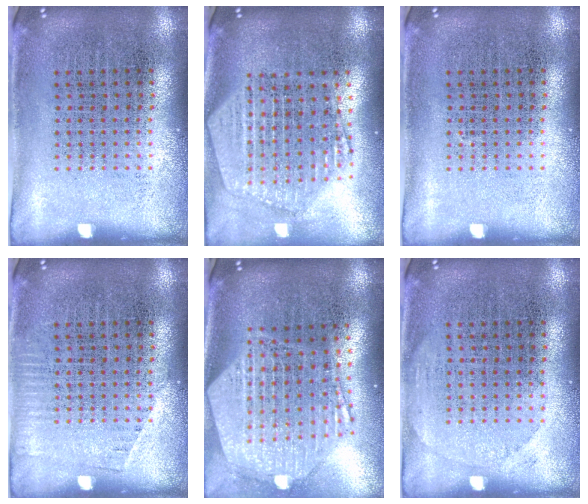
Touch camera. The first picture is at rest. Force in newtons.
{"total": 2.3, "press": 2.0, "slide": 1.1}
{"total": 0.0}
{"total": 0.9, "press": 0.8, "slide": 0.2}
{"total": 2.8, "press": 2.2, "slide": 1.7}
{"total": 0.9, "press": 0.9, "slide": 0.1}